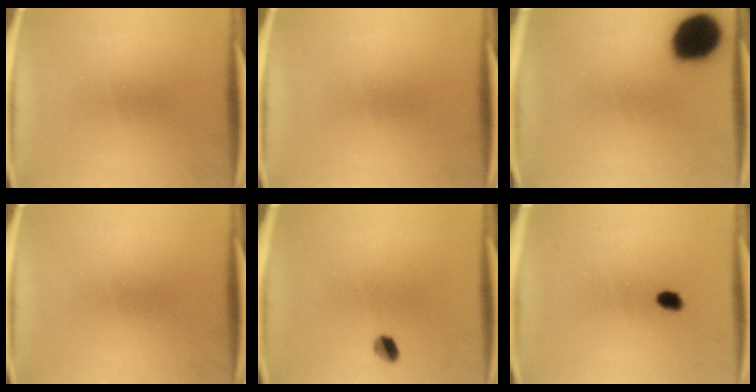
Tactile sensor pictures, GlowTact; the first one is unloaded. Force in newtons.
{"total": 0.0}
{"total": 16.5}
{"total": 0.0}
{"total": 2.7}
{"total": 1.8}